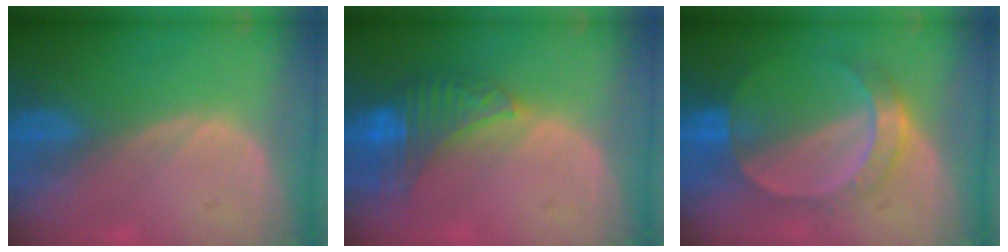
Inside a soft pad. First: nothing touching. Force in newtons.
{"total": 8.3, "press": 7.2, "slide": 4.0}
{"total": 7.3, "press": 6.4, "slide": 3.6}